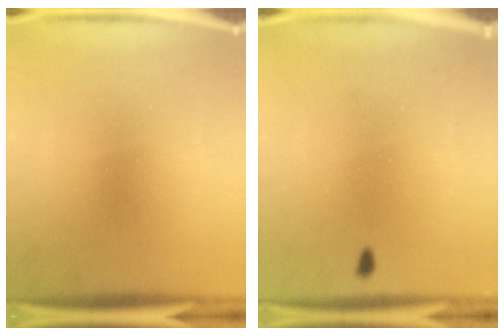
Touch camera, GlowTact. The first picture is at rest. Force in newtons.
{"total": 0.8}